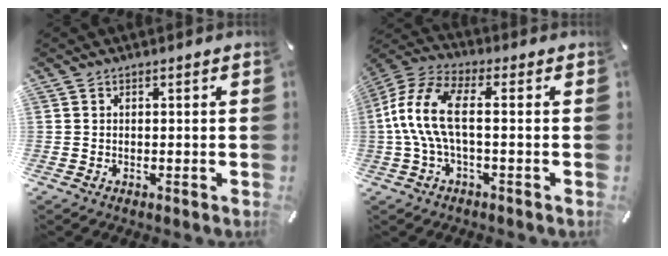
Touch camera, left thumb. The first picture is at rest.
{"total": 12.1, "force": [-0.7, 4.9, 11.0], "torque": [-0.233, -0.004, -0.014]}